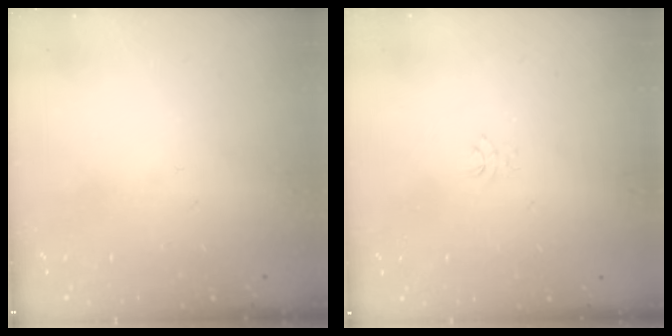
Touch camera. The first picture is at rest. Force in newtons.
{"total": 2.9, "press": 2.9, "slide": 0.3}